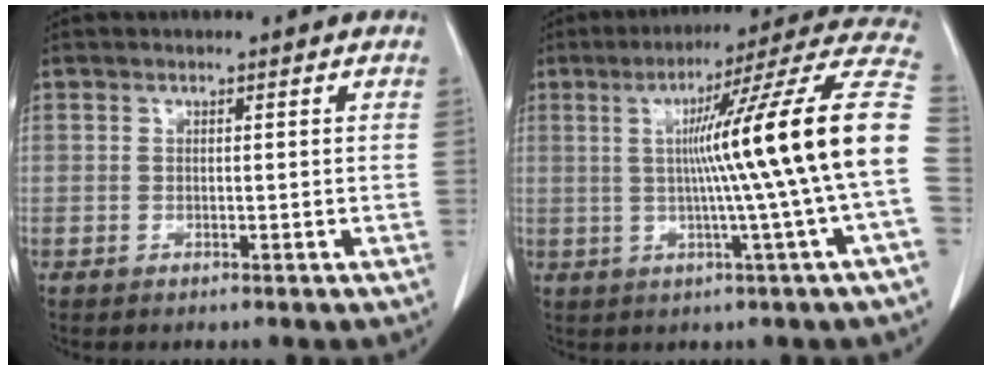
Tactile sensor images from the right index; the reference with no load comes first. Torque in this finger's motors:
{"motor_torque": [2.11, -0.03, 0.96, 0.21]}